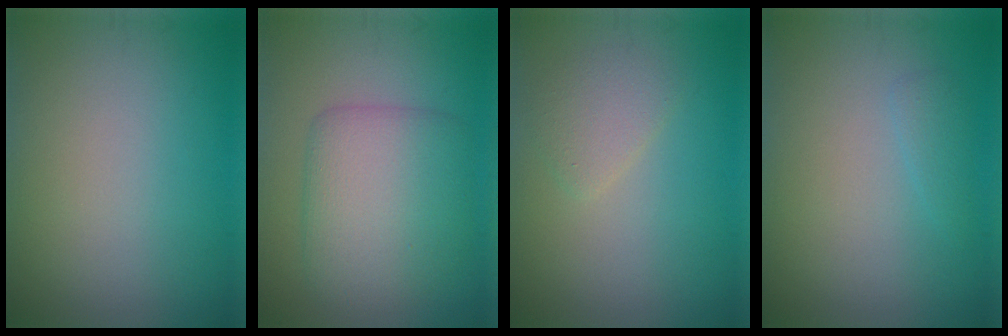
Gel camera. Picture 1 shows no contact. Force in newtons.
{"total": 5.9, "press": 5.9, "slide": 0.1}
{"total": 1.8, "press": 1.8, "slide": 0.2}
{"total": 1.0, "press": 1.0, "slide": 0.1}